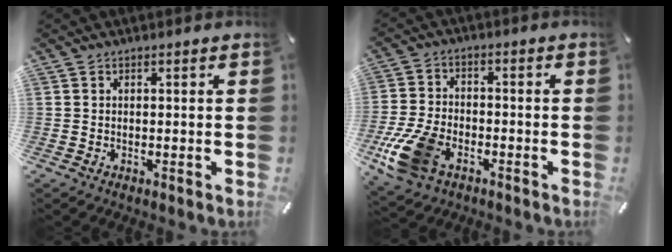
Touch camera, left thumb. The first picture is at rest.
{"total": 12.3, "force": [-5.7, 7.6, 7.8], "torque": [-0.165, 0.021, -0.101]}